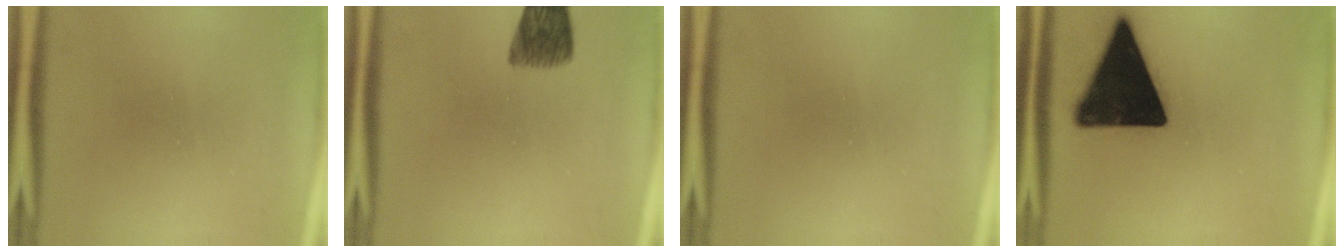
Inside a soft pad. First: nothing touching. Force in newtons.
{"total": 6.5}
{"total": 0.0}
{"total": 19.0}